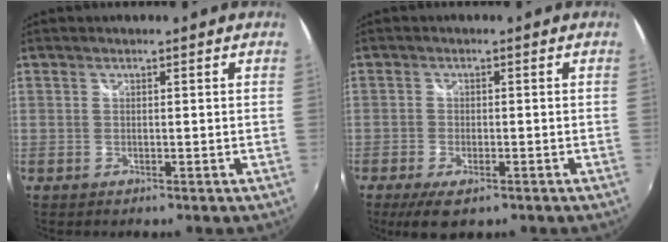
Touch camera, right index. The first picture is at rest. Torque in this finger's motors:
{"motor_torque": [0.19, -0.05, 0.07, 0.01]}